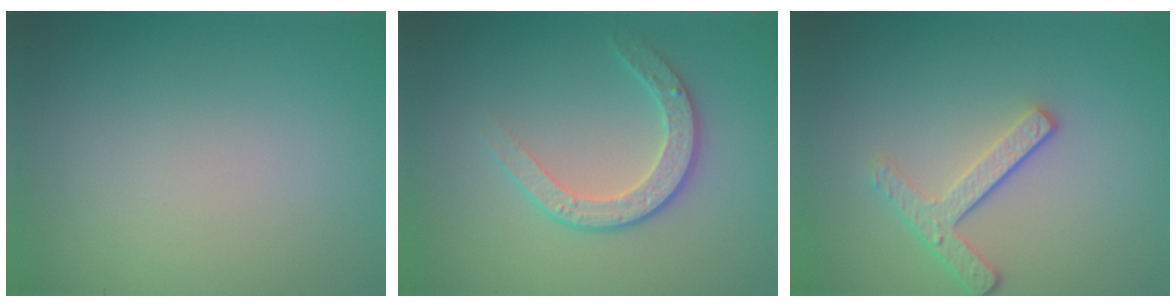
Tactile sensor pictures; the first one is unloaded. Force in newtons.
{"total": 3.0, "press": 2.7, "slide": 1.3}
{"total": 2.9, "press": 2.4, "slide": 1.6}